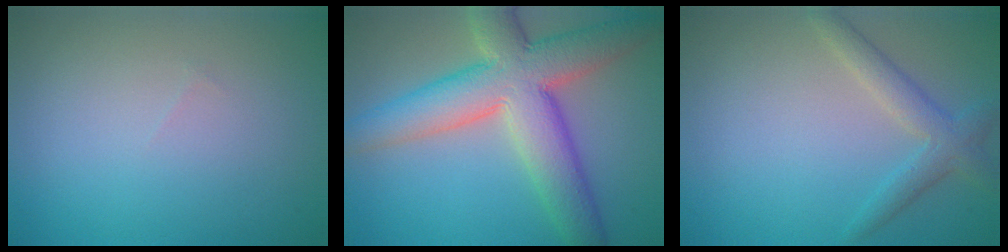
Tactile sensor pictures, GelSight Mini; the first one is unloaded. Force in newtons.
{"total": 9.8, "press": 9.7, "slide": 0.7}
{"total": 2.8, "press": 2.8, "slide": 0.1}